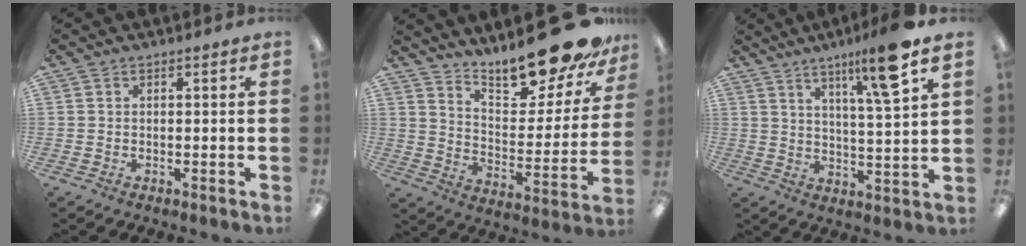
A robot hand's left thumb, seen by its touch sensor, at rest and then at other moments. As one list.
[{"total": 20.8, "force": [17.7, 5.6, 9.4], "torque": [-0.124, -0.133, 0.294]}, {"total": 12.4, "force": [8.0, 1.2, 9.4], "torque": [-0.144, -0.039, 0.122]}]